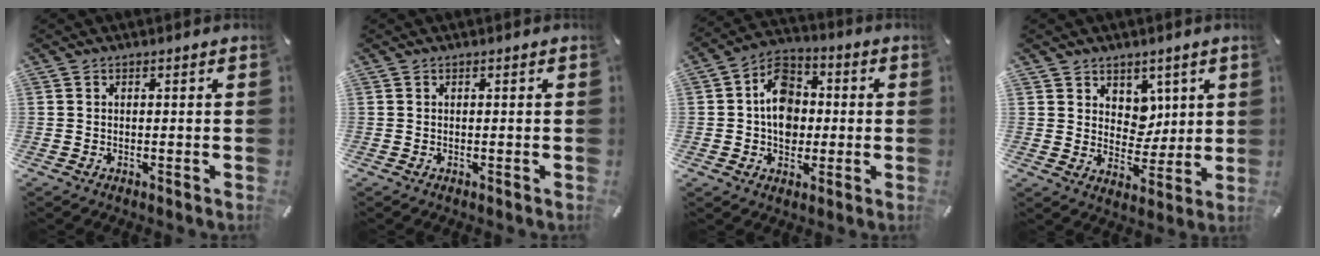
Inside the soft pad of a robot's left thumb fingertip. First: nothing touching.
{"total": 0.0}
{"total": 10.6, "force": [-0.4, 8.6, 6.2], "torque": [-0.102, 0.013, -0.008]}
{"total": 7.9, "force": [3.6, 6.9, 1.7], "torque": [-0.023, -0.022, 0.069]}